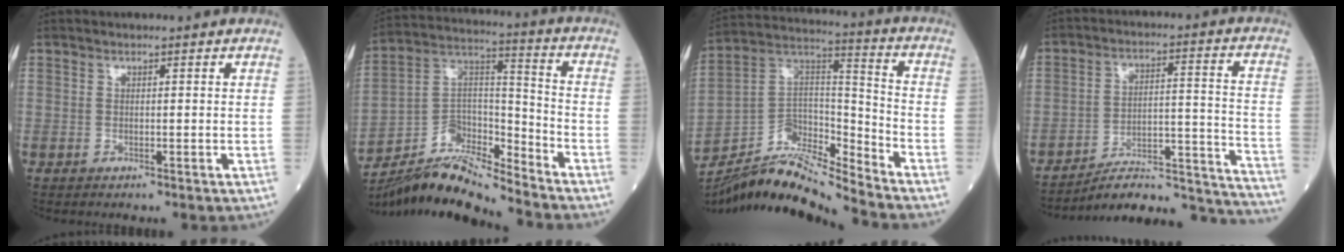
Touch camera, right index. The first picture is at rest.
{"total": 13.6, "force": [-12.8, 1.6, 4.3], "torque": [-0.078, 0.035, -0.238]}
{"total": 14.5, "force": [-13.9, 0.4, 4.1], "torque": [-0.073, 0.048, -0.260]}
{"total": 20.9, "force": [-20.1, 0.8, 5.5], "torque": [-0.025, 0.037, -0.282]}